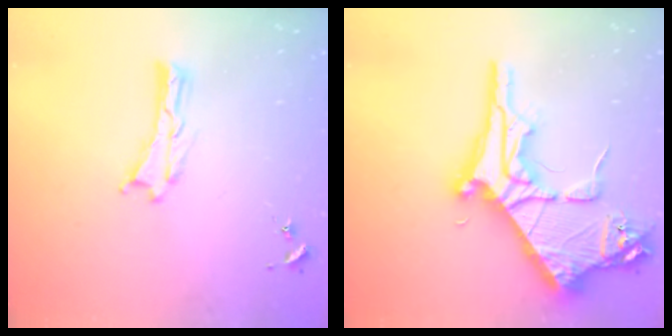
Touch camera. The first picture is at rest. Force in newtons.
{"total": 10.9, "press": 10.9, "slide": 1.1}